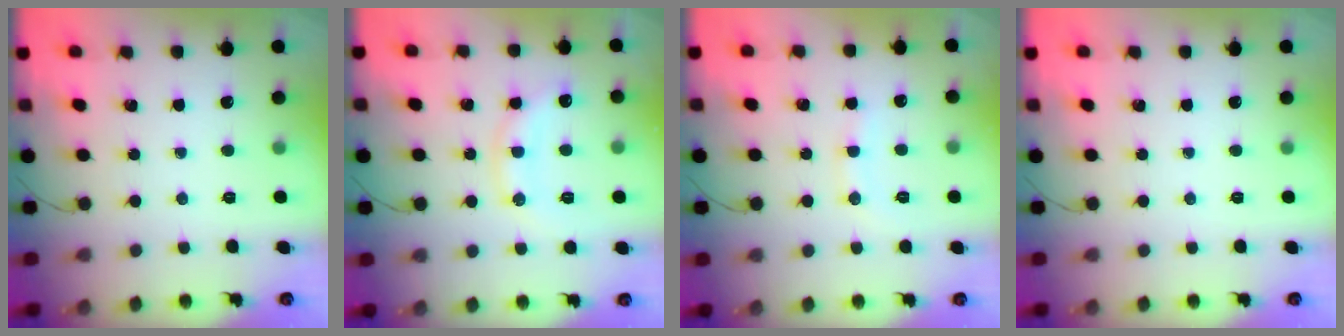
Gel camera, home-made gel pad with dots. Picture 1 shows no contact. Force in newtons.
{"total": 12.8, "press": 12.8, "slide": 0.6}
{"total": 6.4, "press": 6.3, "slide": 1.3}
{"total": 0.0}